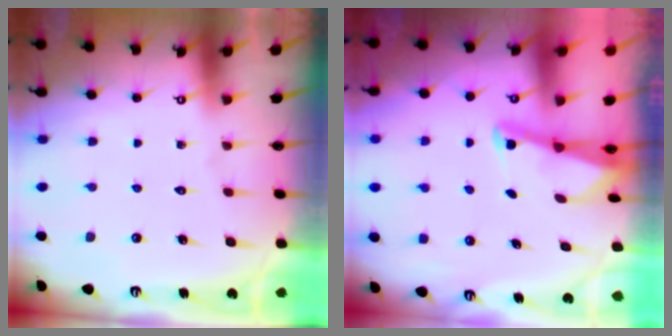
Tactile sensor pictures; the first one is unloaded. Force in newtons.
{"total": 2.2, "press": 2.2, "slide": 0.3}